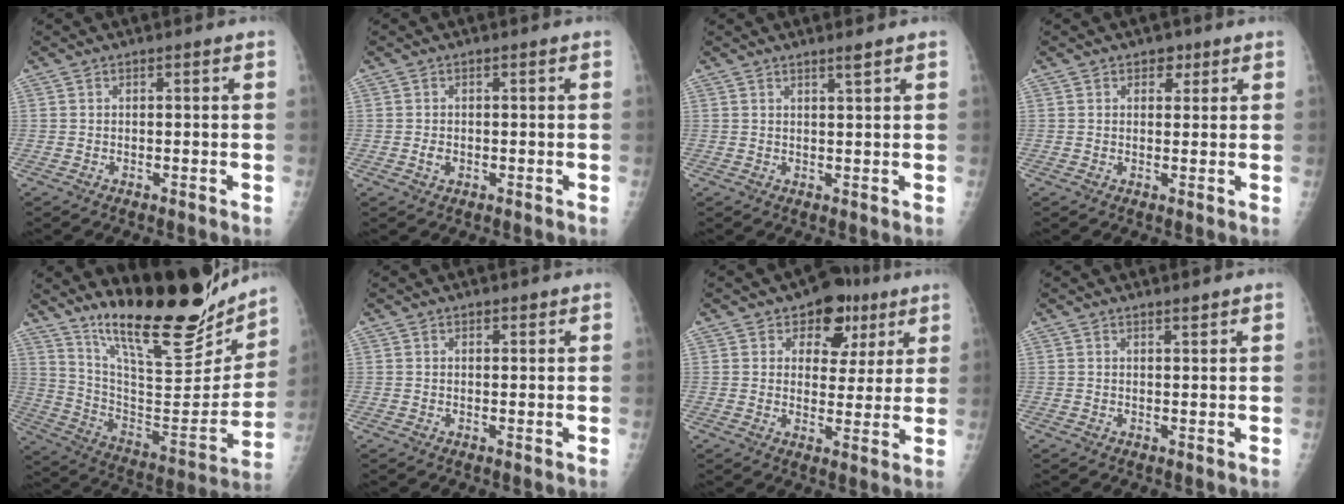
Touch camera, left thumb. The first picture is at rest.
{"total": 1.6, "force": [-0.3, 1.2, 1.0], "torque": [-0.014, 0.001, -0.004]}
{"total": 1.5, "force": [1.2, -0.2, 0.8], "torque": [-0.012, -0.012, 0.022]}
{"total": 2.5, "force": [1.4, 1.8, 0.9], "torque": [0.008, -0.006, 0.017]}
{"total": 26.5, "force": [20.4, 7.0, 15.5], "torque": [-0.204, -0.109, 0.324]}
{"total": 1.0, "force": [0.7, 0.6, 0.3], "torque": [0.003, -0.004, 0.008]}
{"total": 9.7, "force": [5.1, 6.9, 4.5], "torque": [-0.012, -0.014, 0.070]}
{"total": 1.0, "force": [0.9, 0.1, 0.4], "torque": [-0.003, -0.008, 0.016]}